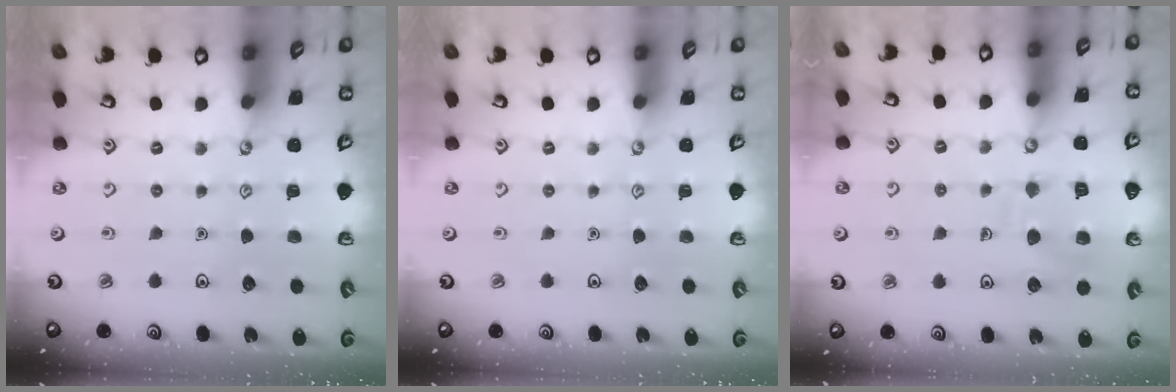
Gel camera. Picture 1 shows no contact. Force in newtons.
{"total": 0.0}
{"total": 10.6, "press": 10.6, "slide": 0.9}